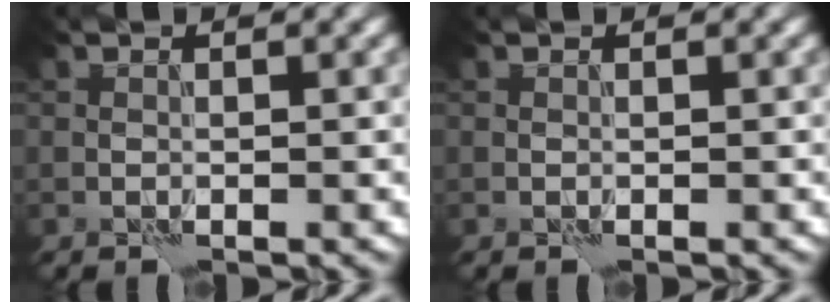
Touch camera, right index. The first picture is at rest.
{"total": 0.0}